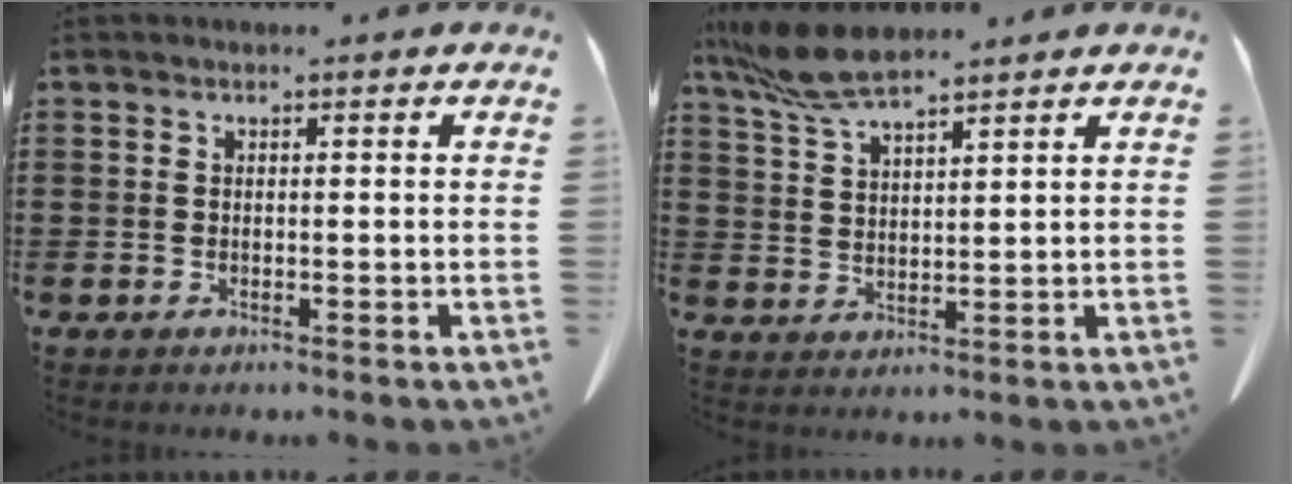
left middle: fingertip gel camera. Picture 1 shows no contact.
{"total": 7.2, "force": [5.7, 1.5, 4.2], "torque": [-0.104, -0.010, 0.106]}